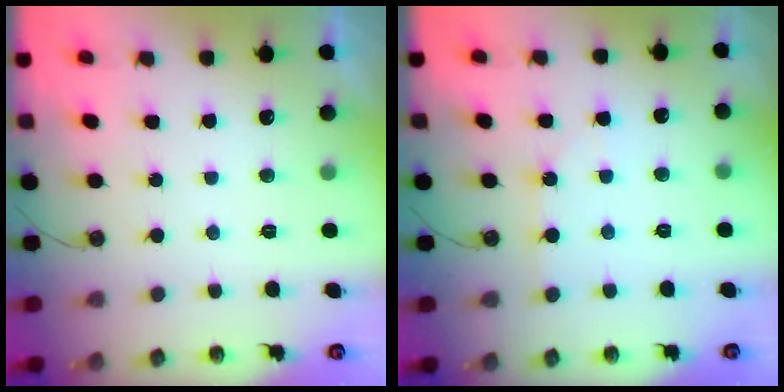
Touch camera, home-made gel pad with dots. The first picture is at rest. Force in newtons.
{"total": 4.1, "press": 4.1, "slide": 0.2}